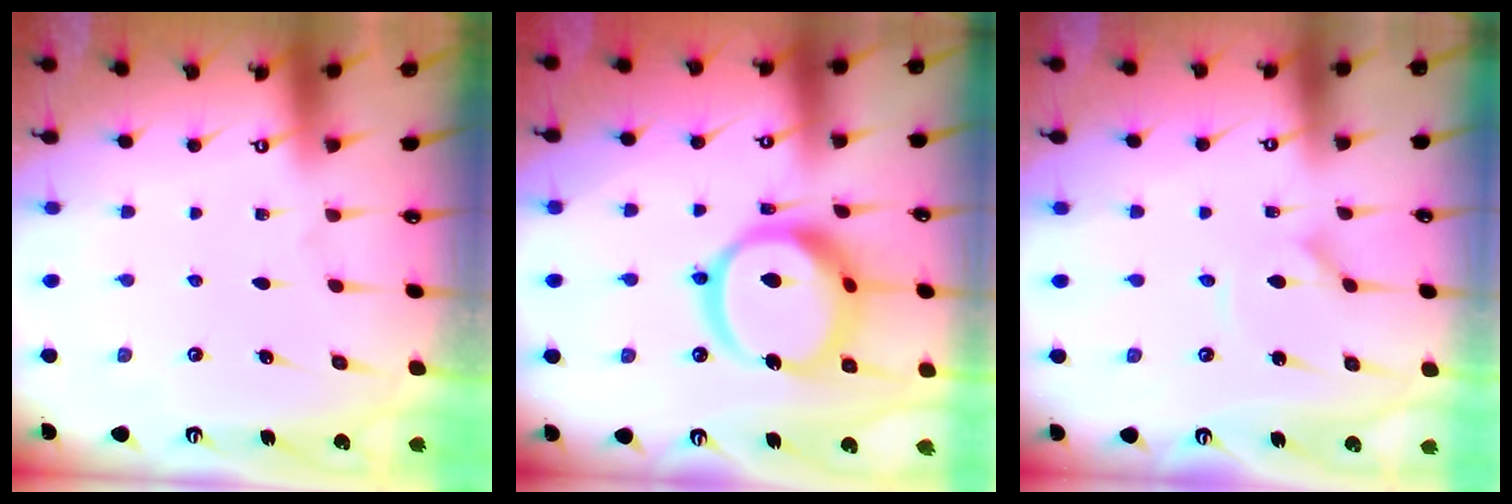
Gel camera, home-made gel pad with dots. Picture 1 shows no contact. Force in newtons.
{"total": 21.1, "press": 21.0, "slide": 2.1}
{"total": 1.2, "press": 1.1, "slide": 0.2}